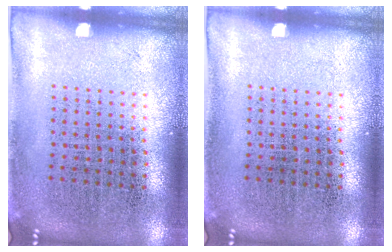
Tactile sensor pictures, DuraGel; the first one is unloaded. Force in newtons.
{"total": 0.0}